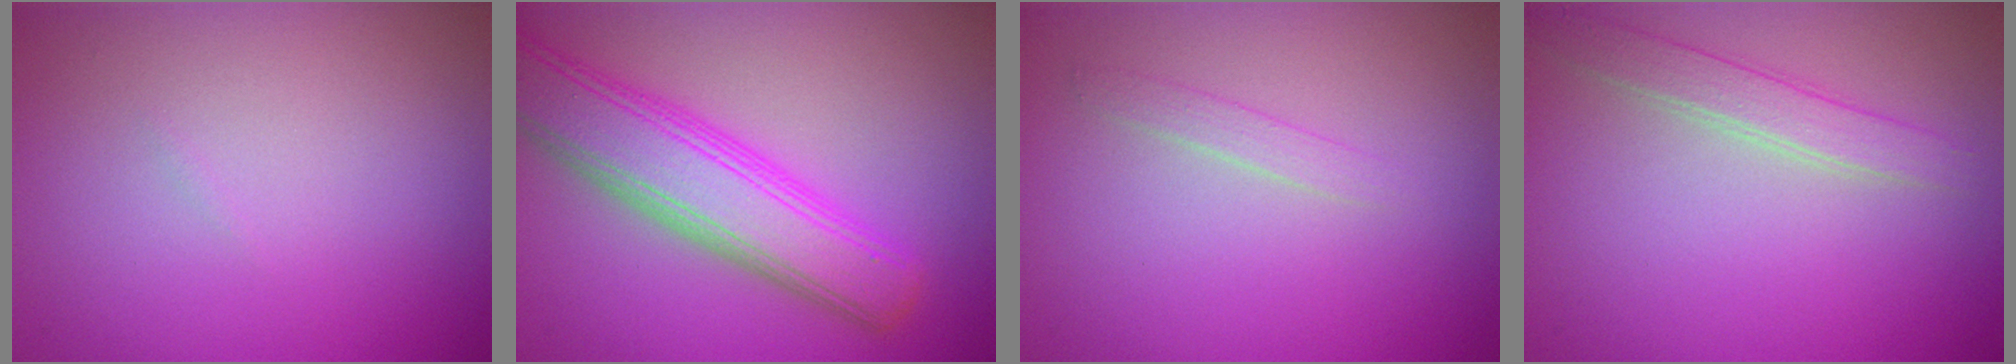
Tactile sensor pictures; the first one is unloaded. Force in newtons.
{"total": 6.7, "press": 6.7, "slide": 0.3}
{"total": 1.0, "press": 1.0, "slide": 0.1}
{"total": 2.3, "press": 2.3, "slide": 0.1}